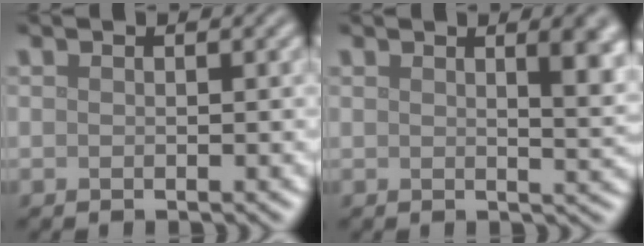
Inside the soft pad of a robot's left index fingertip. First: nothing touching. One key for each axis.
{"total": 4.1, "fx": 1.6, "fy": 1.4, "fz": 3.5, "tx": -0.032, "ty": 0.003, "tz": 0.022}